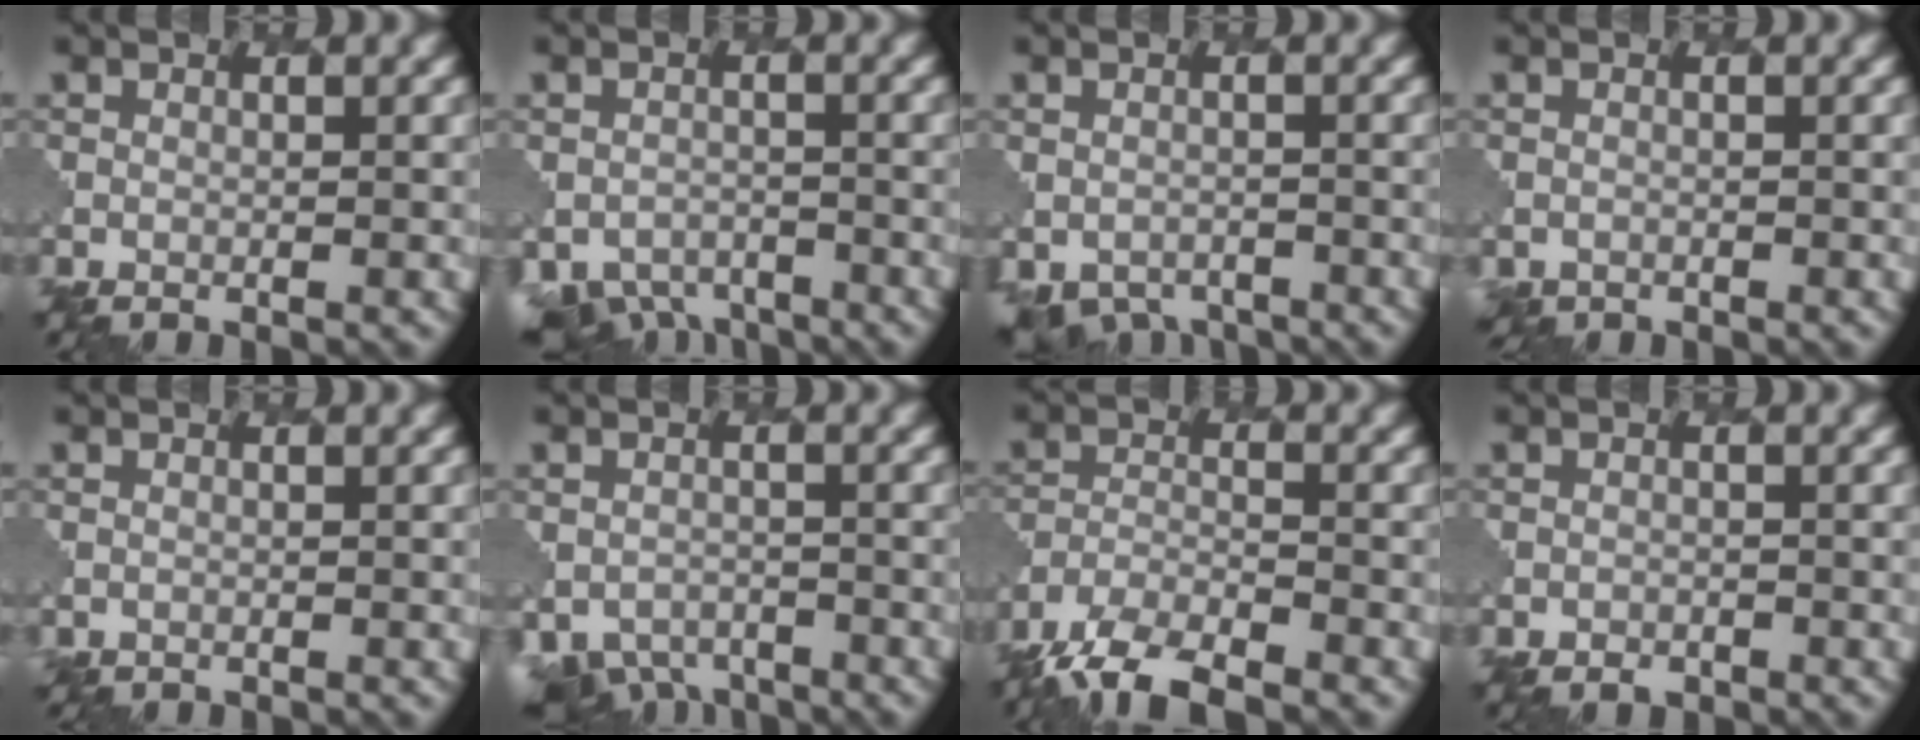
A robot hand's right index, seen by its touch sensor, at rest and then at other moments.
{"total": 6.4, "force": [-5.6, 2.8, 1.1], "torque": [-0.012, -0.021, -0.079]}
{"total": 4.4, "force": [-3.6, 2.2, 1.0], "torque": [-0.015, -0.022, -0.048]}
{"total": 1.0, "force": [-0.8, 0.5, -0.5], "torque": [0.007, -0.007, -0.009]}
{"total": 0.5, "force": [-0.3, 0.3, -0.2], "torque": [0.002, -0.006, -0.004]}
{"total": 5.2, "force": [-4.5, 2.6, 0.9], "torque": [-0.011, -0.020, -0.062]}
{"total": 5.9, "force": [-4.9, 1.8, 2.8], "torque": [-0.054, -0.013, -0.098]}
{"total": 1.0, "force": [-0.7, 0.7, 0.1], "torque": [0.000, -0.002, -0.011]}